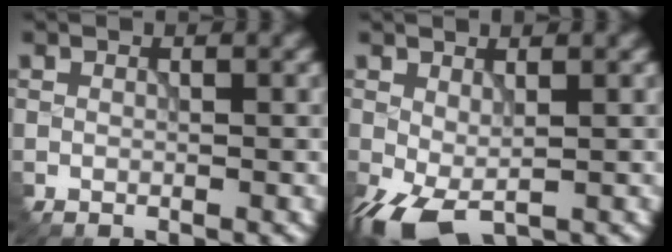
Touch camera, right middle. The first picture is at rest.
{"total": 3.7, "force": [-1.5, 1.7, 2.9], "torque": [-0.072, -0.004, -0.026]}